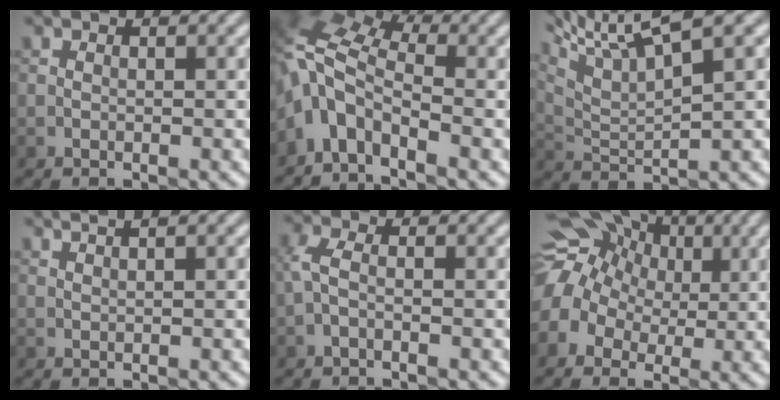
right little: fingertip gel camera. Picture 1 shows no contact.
{"total": 6.5, "force": [-1.1, 3.5, 5.3], "torque": [-0.104, 0.019, -0.046]}
{"total": 6.7, "force": [4.9, 1.1, 4.5], "torque": [-0.079, 0.022, 0.097]}
{"total": 1.4, "force": [1.2, 0.2, 0.7], "torque": [-0.003, -0.001, 0.009]}
{"total": 1.9, "force": [-0.4, 1.0, 1.6], "torque": [-0.039, 0.008, -0.013]}
{"total": 11.8, "force": [3.5, 9.1, 6.7], "torque": [-0.120, 0.042, 0.022]}